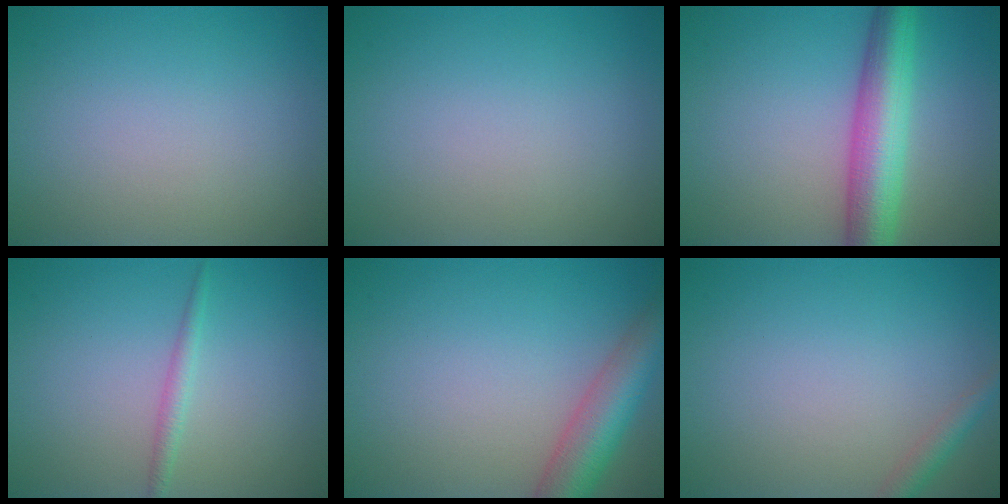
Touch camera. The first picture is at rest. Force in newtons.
{"total": 0.0}
{"total": 7.0, "press": 7.0, "slide": 0.0}
{"total": 1.3, "press": 1.3, "slide": 0.0}
{"total": 5.8, "press": 5.8, "slide": 0.3}
{"total": 1.6, "press": 1.6, "slide": 0.1}